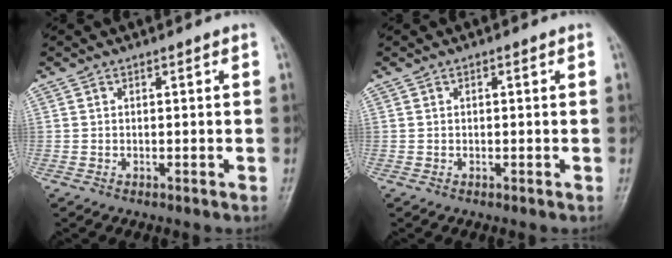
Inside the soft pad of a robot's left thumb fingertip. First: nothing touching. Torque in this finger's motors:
{"motor_torque": [0.00, 0.00, -0.11, 0.07, 0.00]}